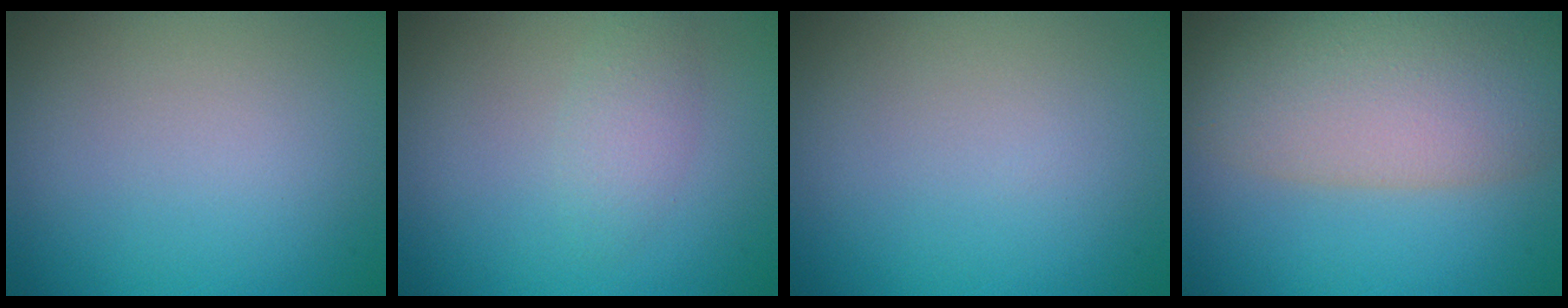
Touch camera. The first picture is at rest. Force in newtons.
{"total": 1.8, "press": 1.8, "slide": 0.1}
{"total": 0.0}
{"total": 9.8, "press": 9.8, "slide": 0.6}